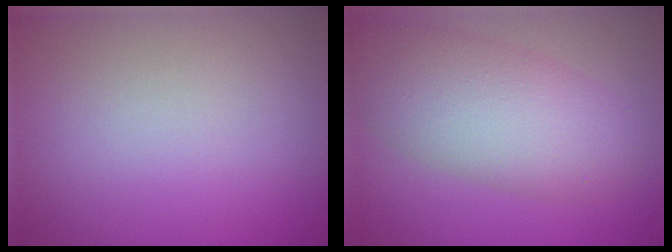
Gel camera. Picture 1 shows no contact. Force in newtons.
{"total": 6.7, "press": 6.7, "slide": 0.5}